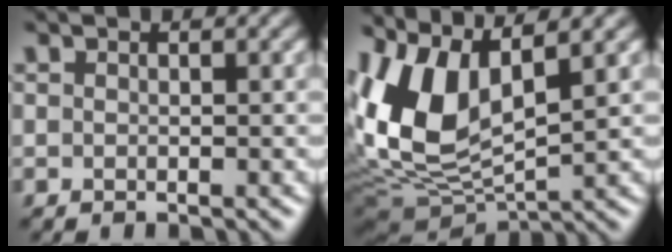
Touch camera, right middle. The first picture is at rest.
{"total": 9.7, "force": [1.9, 5.0, 8.1], "torque": [-0.183, 0.003, 0.033]}